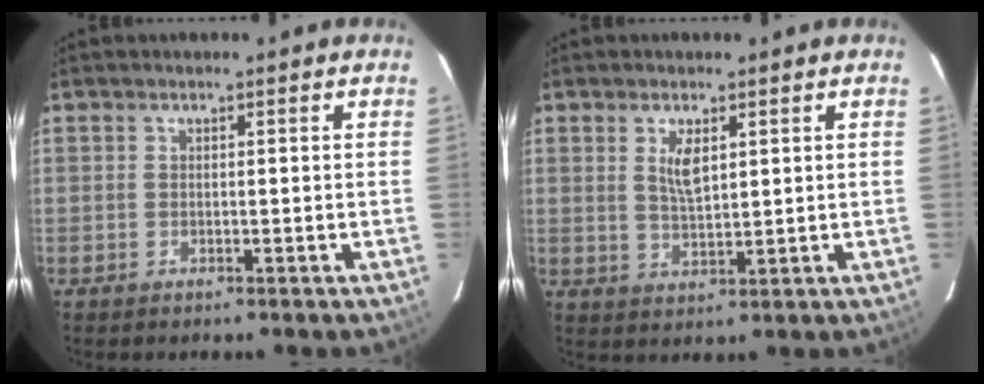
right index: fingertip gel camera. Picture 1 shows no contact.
{"total": 4.4, "force": [1.6, 1.8, 3.7], "torque": [-0.066, -0.002, 0.034]}